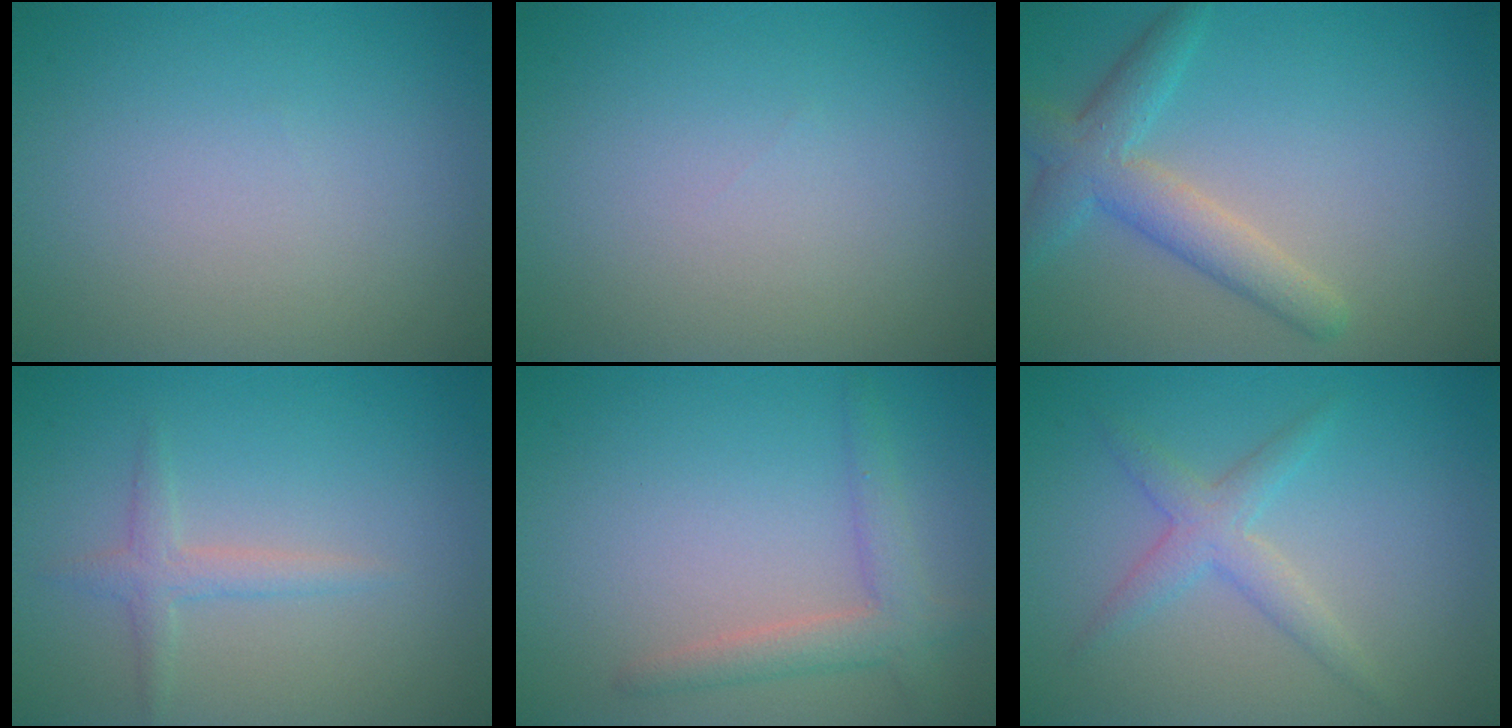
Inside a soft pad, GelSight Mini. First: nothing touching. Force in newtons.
{"total": 0.0}
{"total": 4.0, "press": 4.0, "slide": 0.3}
{"total": 1.7, "press": 1.7, "slide": 0.1}
{"total": 2.7, "press": 2.7, "slide": 0.2}
{"total": 2.5, "press": 2.5, "slide": 0.1}